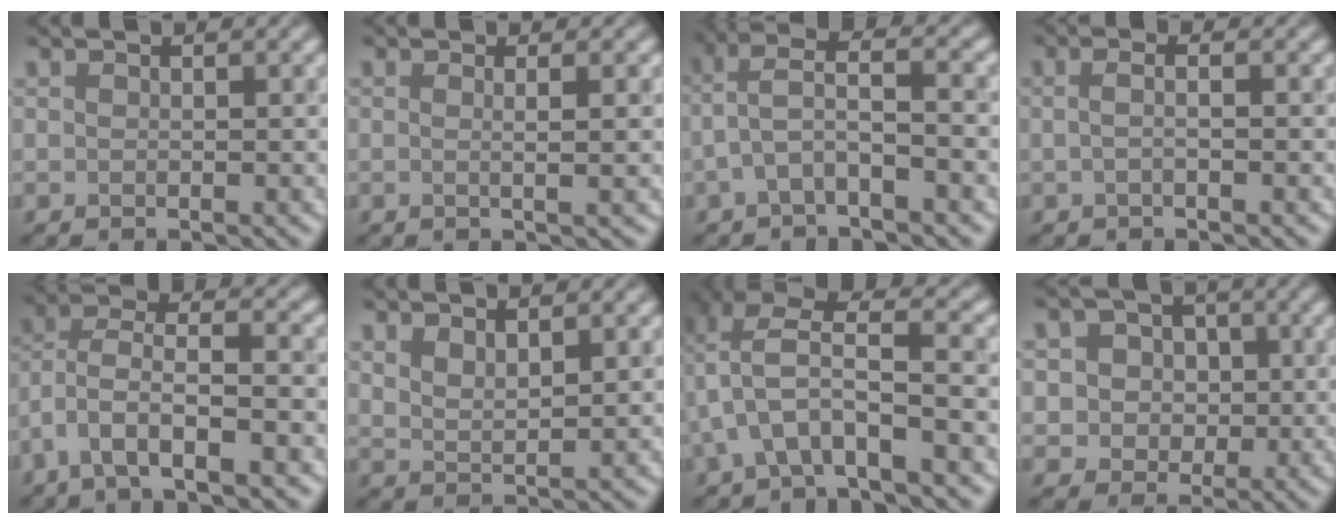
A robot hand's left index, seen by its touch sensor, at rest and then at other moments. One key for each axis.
{"total": 2.6, "fx": 0.5, "fy": 1.0, "fz": 2.4, "tx": -0.017, "ty": 0.006, "tz": -0.019}
{"total": 3.0, "fx": -1.0, "fy": 0.6, "fz": 2.8, "tx": -0.065, "ty": 0.021, "tz": -0.022}
{"total": 1.7, "fx": 0.0, "fy": 0.8, "fz": 1.4, "tx": -0.014, "ty": -0.004, "tz": -0.021}
{"total": 6.9, "fx": -3.2, "fy": 2.3, "fz": 5.6, "tx": -0.111, "ty": 0.003, "tz": -0.060}
{"total": 2.0, "fx": 1.7, "fy": 0.4, "fz": 1.0, "tx": -0.018, "ty": -0.003, "tz": 0.040}
{"total": 6.2, "fx": -1.4, "fy": 2.5, "fz": 5.5, "tx": -0.118, "ty": 0.016, "tz": -0.027}
{"total": 4.4, "fx": 0.8, "fy": 4.0, "fz": 1.5, "tx": -0.019, "ty": 0.011, "tz": 0.007}